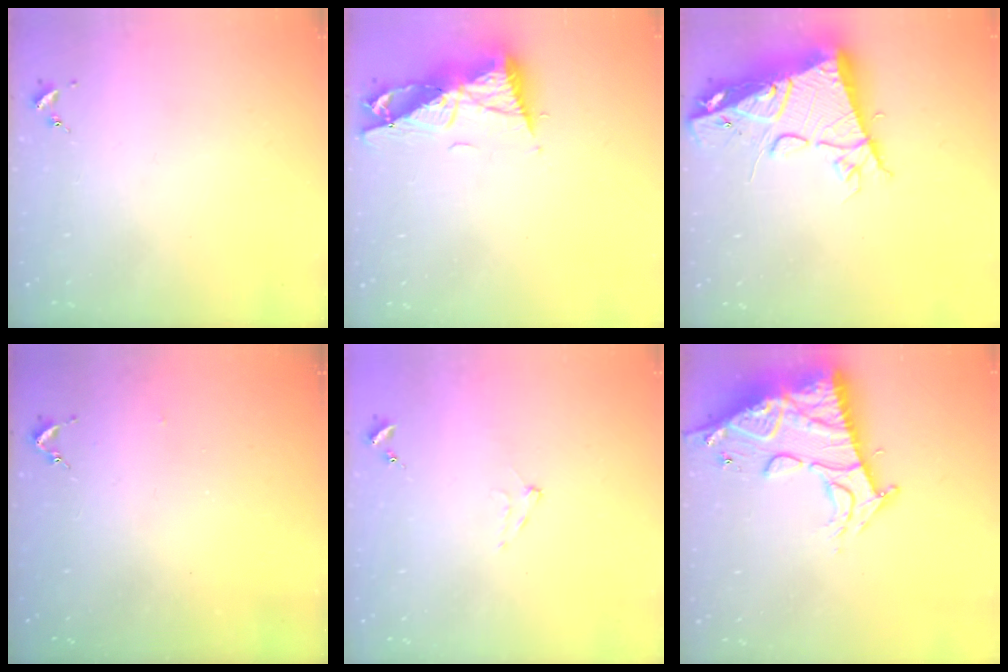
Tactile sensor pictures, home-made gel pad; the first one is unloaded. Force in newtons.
{"total": 10.4, "press": 10.3, "slide": 1.4}
{"total": 18.3, "press": 18.1, "slide": 2.1}
{"total": 2.6, "press": 2.5, "slide": 0.3}
{"total": 6.0, "press": 6.0, "slide": 0.6}
{"total": 18.9, "press": 18.8, "slide": 1.8}